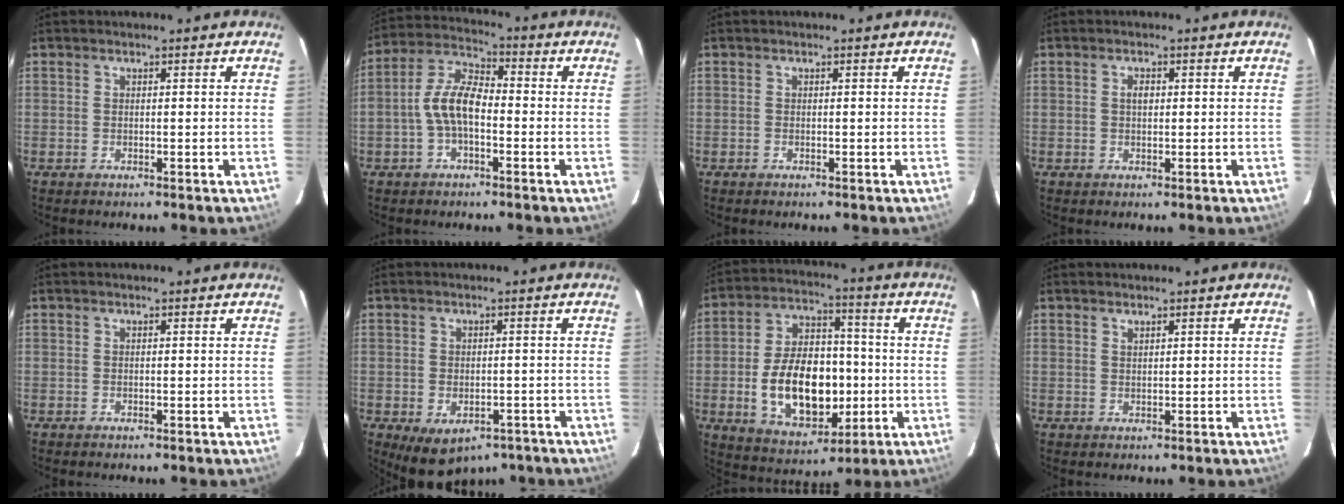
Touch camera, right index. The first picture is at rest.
{"total": 8.5, "force": [-2.0, 4.4, 7.0], "torque": [-0.147, 0.021, -0.039]}
{"total": 0.0}
{"total": 0.9, "force": [0.3, 0.5, 0.7], "torque": [-0.010, 0.003, 0.006]}
{"total": 0.0}
{"total": 9.1, "force": [-5.2, 5.8, 4.7], "torque": [-0.087, -0.013, -0.055]}
{"total": 17.7, "force": [-3.1, 10.8, 13.7], "torque": [-0.267, 0.017, -0.031]}
{"total": 0.9, "force": [0.8, 0.2, 0.3], "torque": [-0.005, 0.001, 0.015]}